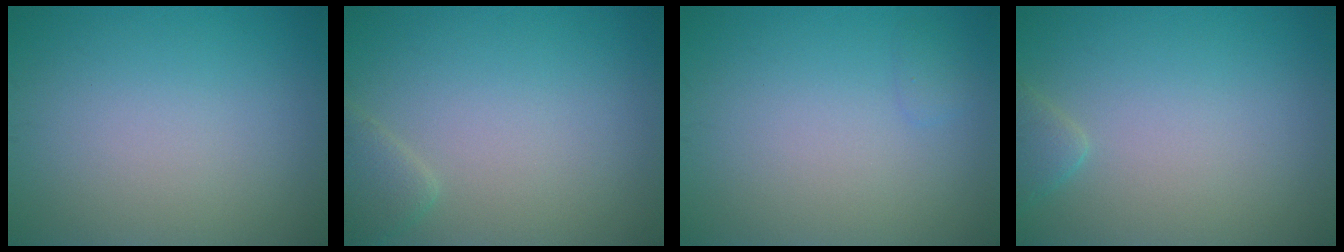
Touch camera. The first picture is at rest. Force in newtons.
{"total": 1.7, "press": 1.7, "slide": 0.1}
{"total": 0.6, "press": 0.6, "slide": 0.1}
{"total": 1.4, "press": 1.4, "slide": 0.1}